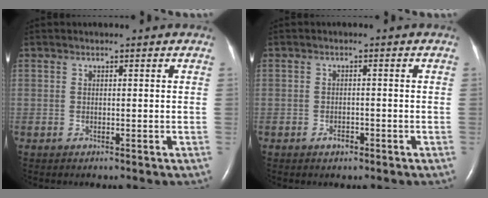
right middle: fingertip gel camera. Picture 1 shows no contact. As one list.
[{"total": 1.5, "force": [-1.0, 0.8, 0.8], "torque": [-0.013, 0.002, -0.013]}]